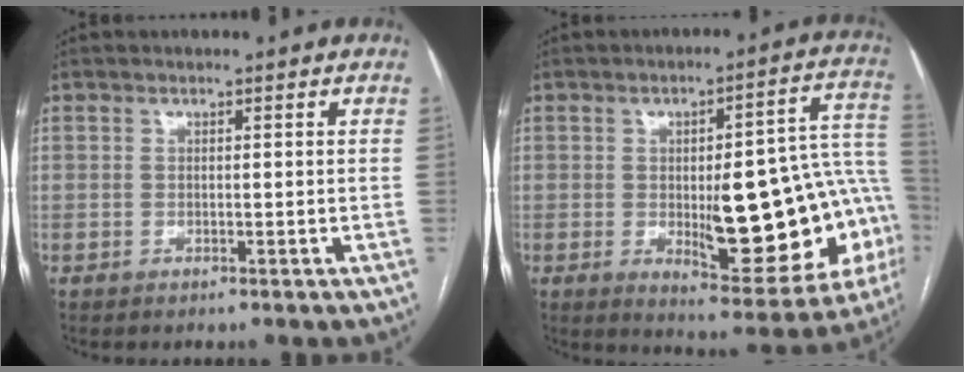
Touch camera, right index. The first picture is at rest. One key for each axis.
{"total": 22.5, "fx": -3.3, "fy": 6.2, "fz": 21.4, "tx": -0.202, "ty": 0.027, "tz": -0.021}